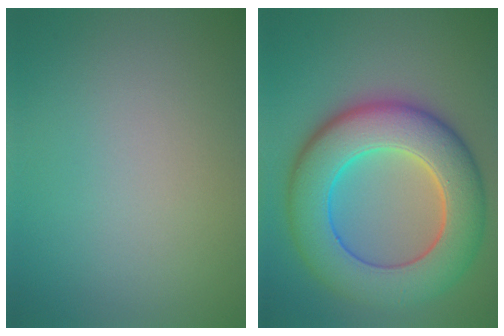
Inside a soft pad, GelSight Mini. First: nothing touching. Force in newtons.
{"total": 11.0, "press": 11.0, "slide": 0.4}